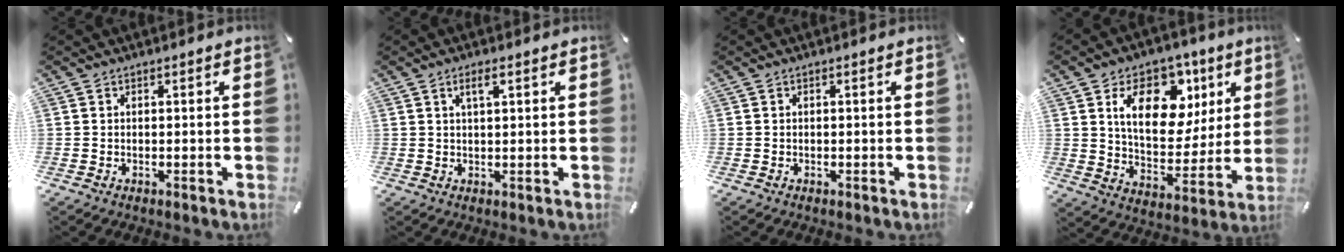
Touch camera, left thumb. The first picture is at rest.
{"total": 3.0, "force": [1.4, 0.9, 2.5], "torque": [-0.046, 0.001, 0.020]}
{"total": 0.0}
{"total": 17.6, "force": [7.9, 11.2, 11.0], "torque": [-0.169, -0.026, 0.137]}